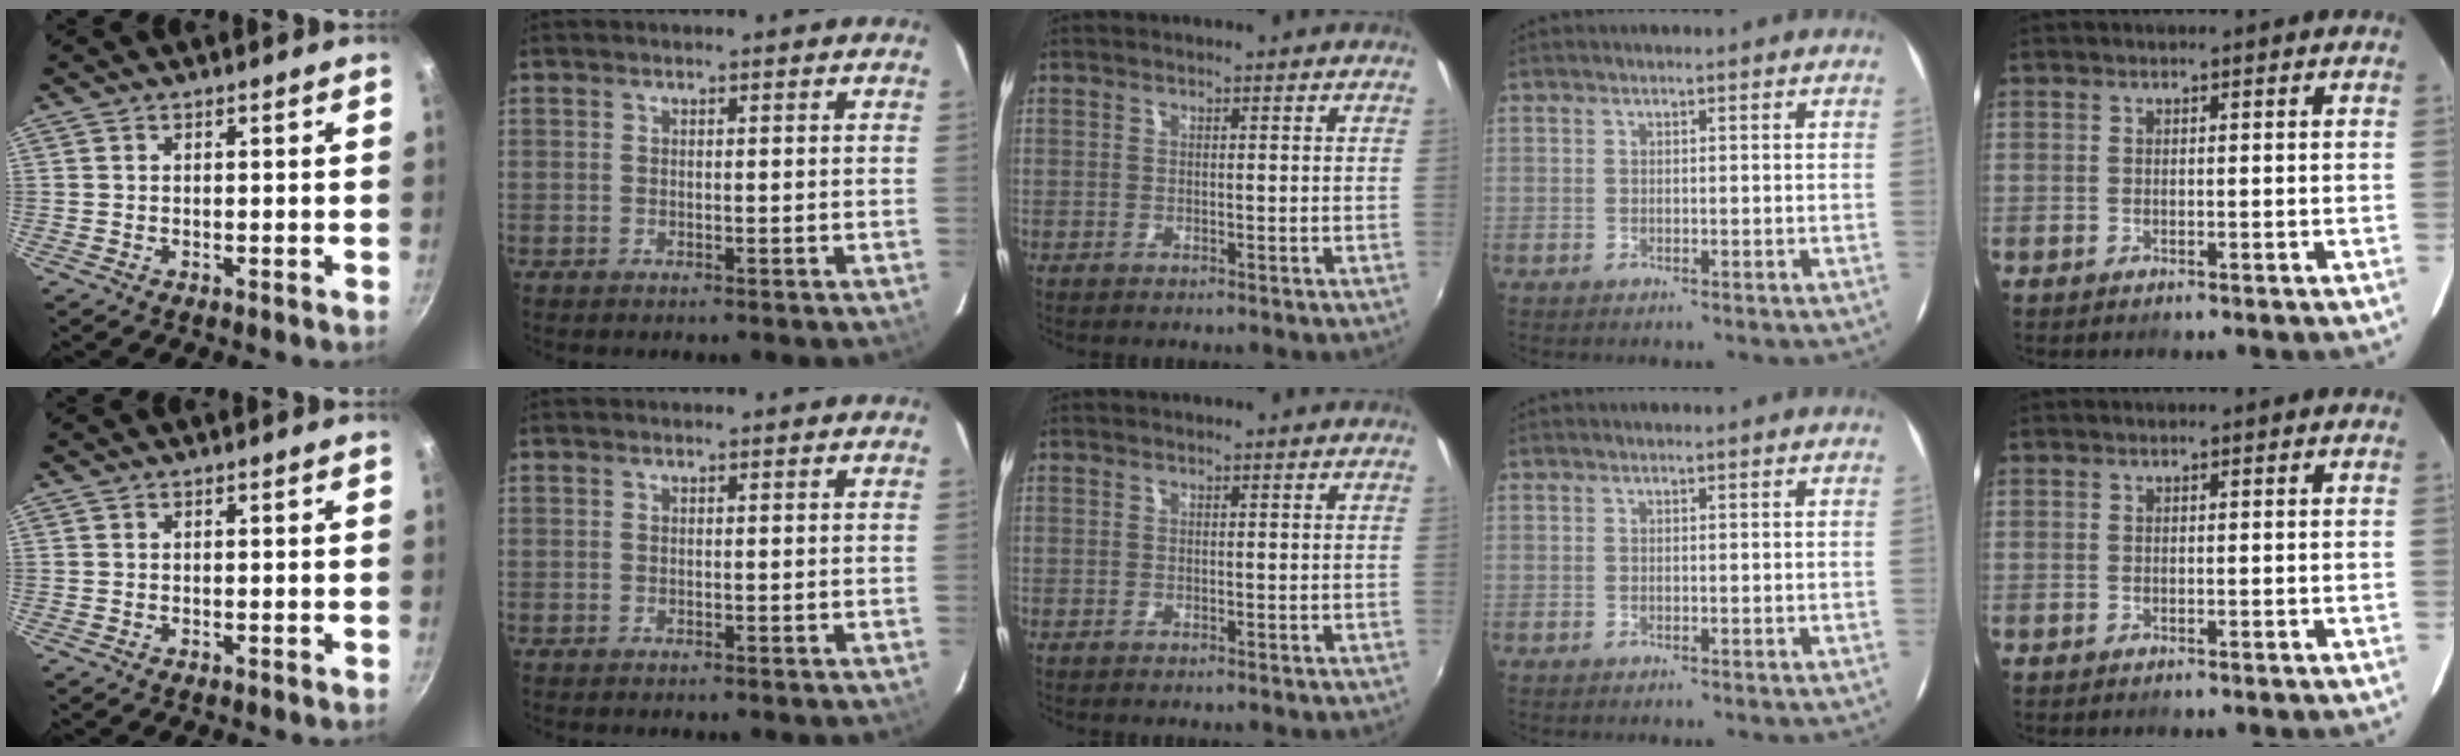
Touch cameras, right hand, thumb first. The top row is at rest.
{}